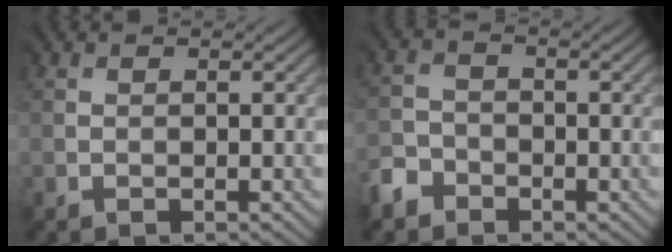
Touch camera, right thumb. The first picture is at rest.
{"total": 3.3, "force": [-2.7, 1.0, -1.6], "torque": [0.013, -0.005, -0.060]}